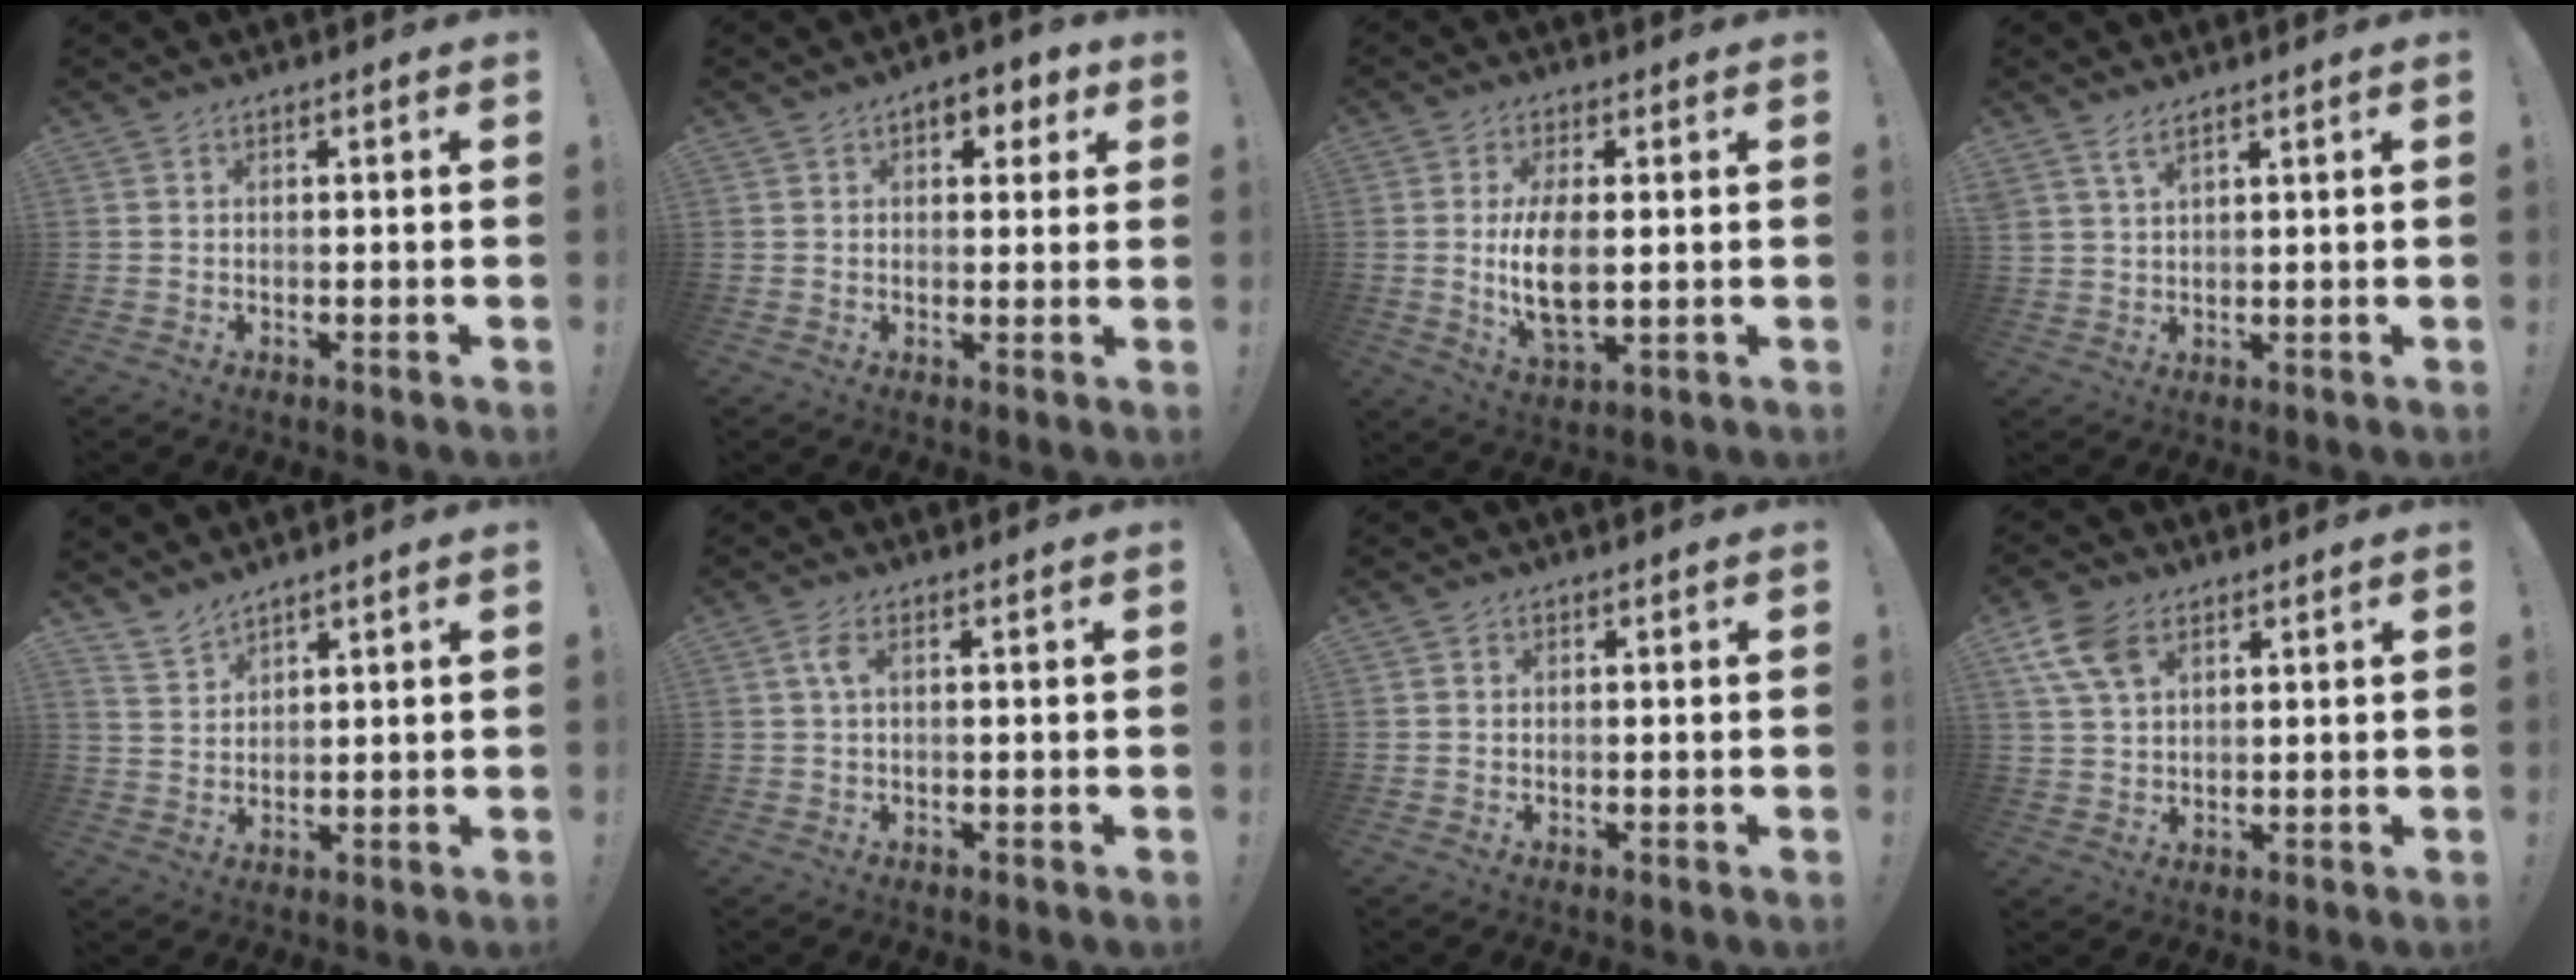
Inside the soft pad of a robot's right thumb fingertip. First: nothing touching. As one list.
[{"total": 5.0, "force": [2.0, 3.5, 3.1], "torque": [-0.022, -0.006, 0.028]}, {"total": 10.3, "force": [0.3, 4.6, 9.2], "torque": [-0.184, -0.017, 0.001]}, {"total": 3.6, "force": [2.7, 0.9, 2.3], "torque": [-0.043, -0.014, 0.049]}, {"total": 4.8, "force": [4.4, 1.6, 1.1], "torque": [-0.025, -0.028, 0.086]}, {"total": 2.9, "force": [0.4, 1.0, 2.7], "torque": [-0.060, 0.006, 0.008]}, {"total": 0.5, "force": [0.1, 0.5, 0.0], "torque": [0.006, -0.001, 0.000]}, {"total": 9.5, "force": [4.7, 6.0, 5.6], "torque": [-0.104, -0.009, 0.091]}]